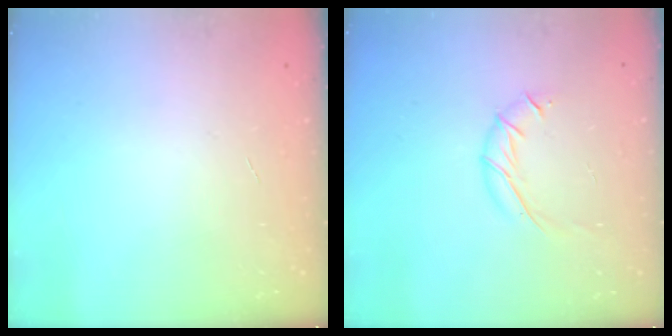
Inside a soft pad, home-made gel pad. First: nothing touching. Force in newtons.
{"total": 8.6, "press": 8.4, "slide": 1.4}